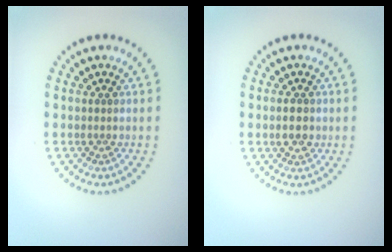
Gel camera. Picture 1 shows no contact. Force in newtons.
{"total": 2.2, "press": 2.2, "slide": 0.2}